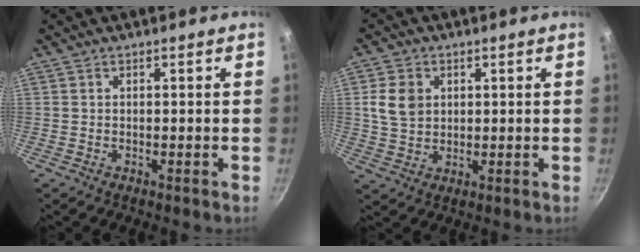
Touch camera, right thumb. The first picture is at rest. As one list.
[{"total": 6.6, "force": [1.6, 5.1, 3.8], "torque": [-0.056, -0.002, 0.029]}]